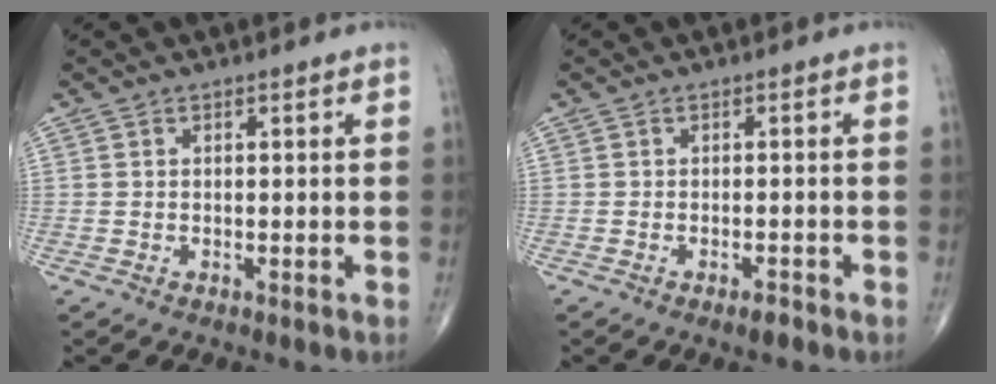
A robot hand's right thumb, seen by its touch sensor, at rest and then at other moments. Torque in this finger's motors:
{"motor_torque": [-0.12, 0.15, 0.12, 0.23, -0.07]}